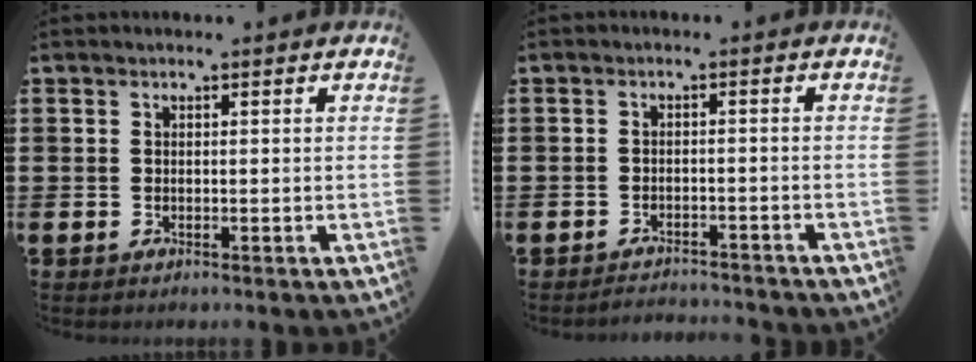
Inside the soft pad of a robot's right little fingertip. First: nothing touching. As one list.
[{"total": 1.9, "force": [-1.9, -0.1, -0.2], "torque": [-0.003, 0.004, -0.041]}]